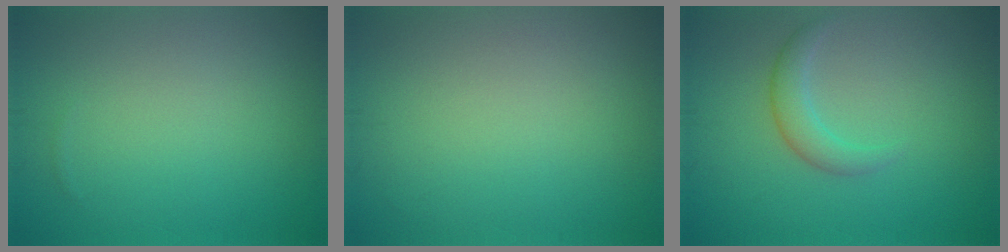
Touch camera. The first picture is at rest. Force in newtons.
{"total": 0.0}
{"total": 2.2, "press": 2.2, "slide": 0.2}